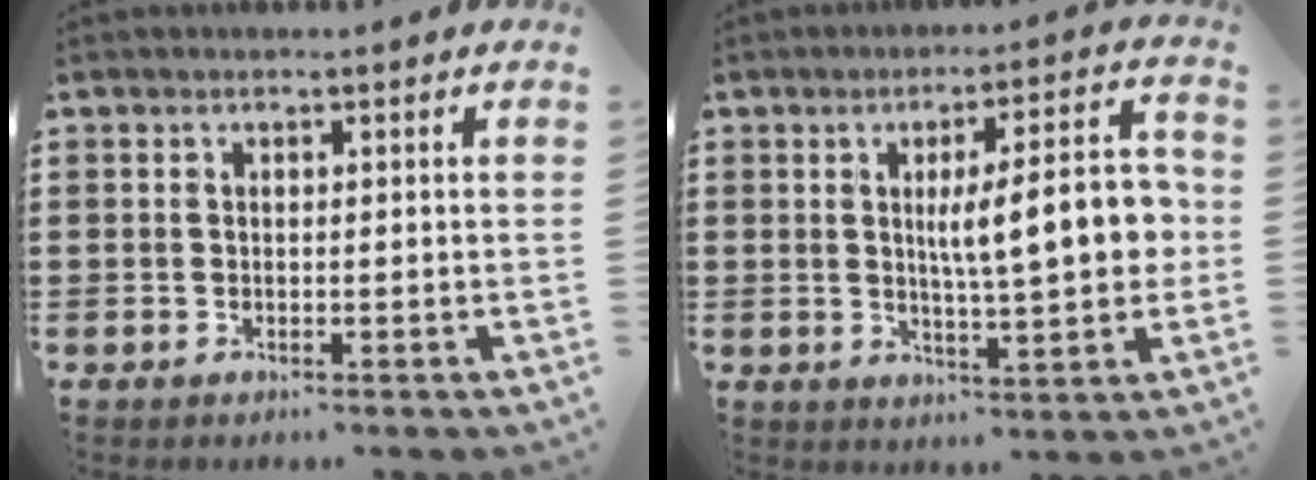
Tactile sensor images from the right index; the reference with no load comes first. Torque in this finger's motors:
{"motor_torque": [1.30, -0.84, 0.71, 0.21]}